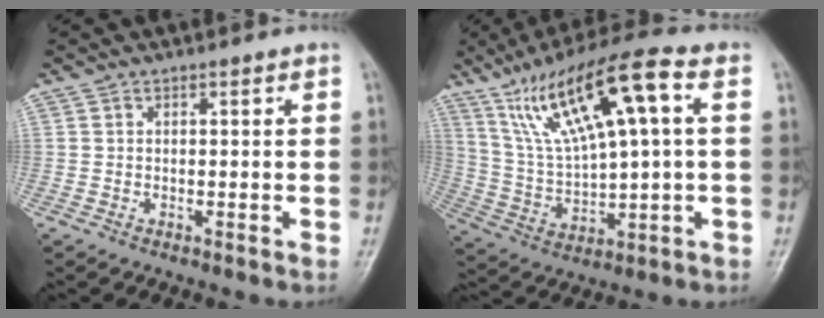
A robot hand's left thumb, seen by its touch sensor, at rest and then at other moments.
{"total": 18.0, "force": [6.9, 4.3, 16.0], "torque": [-0.291, 0.004, 0.133]}